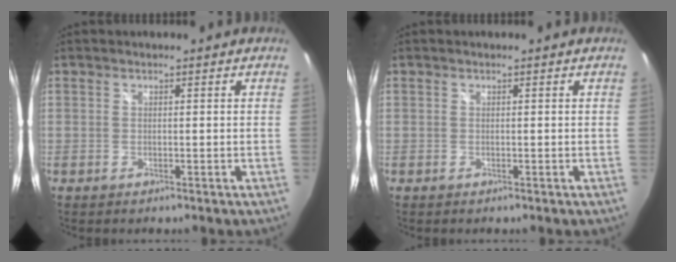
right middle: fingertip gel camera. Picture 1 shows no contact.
{"total": 0.0}